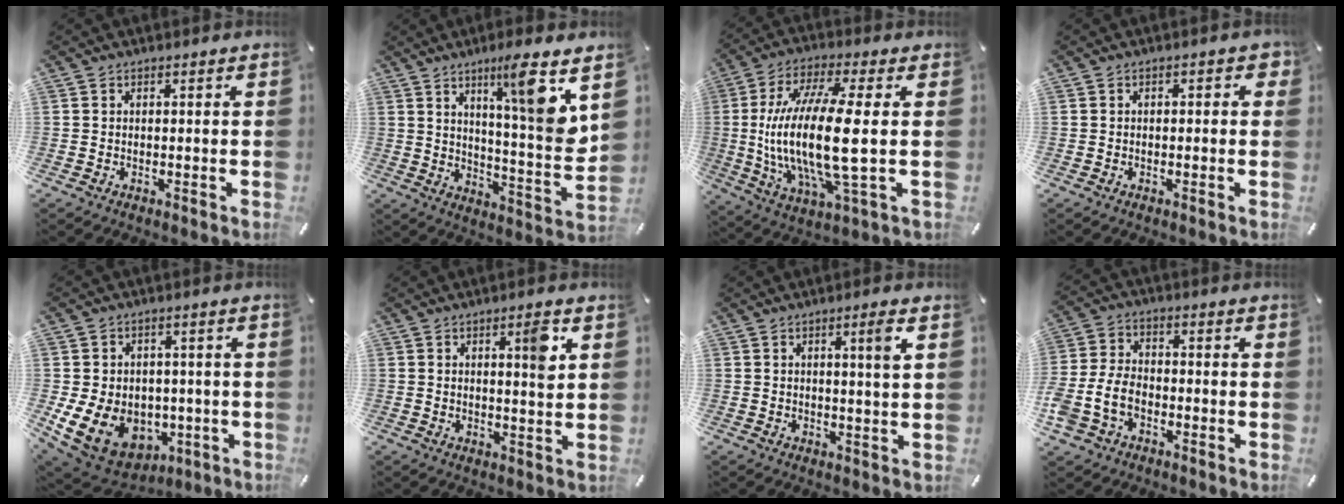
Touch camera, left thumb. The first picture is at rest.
{"total": 12.9, "force": [7.6, 0.4, 10.4], "torque": [-0.152, -0.057, 0.110]}
{"total": 19.7, "force": [0.6, 4.9, 19.1], "torque": [-0.415, -0.024, -0.002]}
{"total": 1.7, "force": [-0.4, 1.2, 1.2], "torque": [-0.013, 0.004, -0.011]}
{"total": 12.0, "force": [-2.6, 10.1, 6.0], "torque": [-0.119, 0.002, -0.036]}
{"total": 5.9, "force": [2.4, 1.1, 5.3], "torque": [-0.069, -0.016, 0.030]}
{"total": 4.0, "force": [1.6, -0.2, 3.7], "torque": [-0.067, -0.008, 0.023]}
{"total": 8.4, "force": [-3.1, 6.4, 4.6], "torque": [-0.110, 0.014, -0.055]}